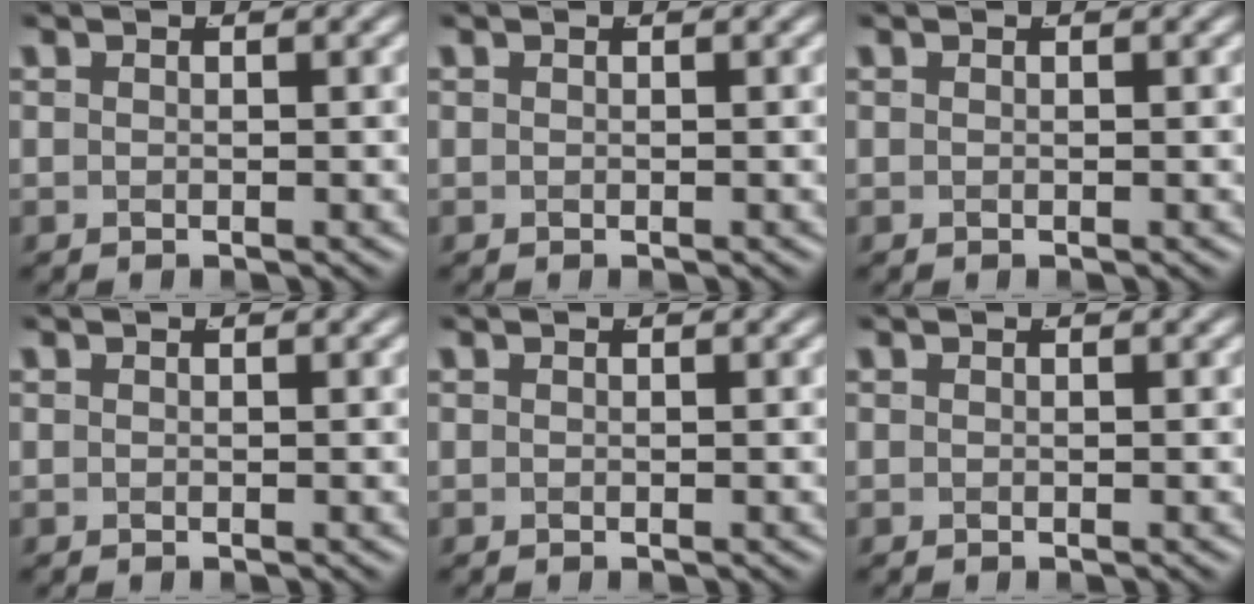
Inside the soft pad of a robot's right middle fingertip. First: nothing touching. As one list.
[{"total": 0.0}, {"total": 0.0}, {"total": 0.0}, {"total": 0.0}, {"total": 0.0}]